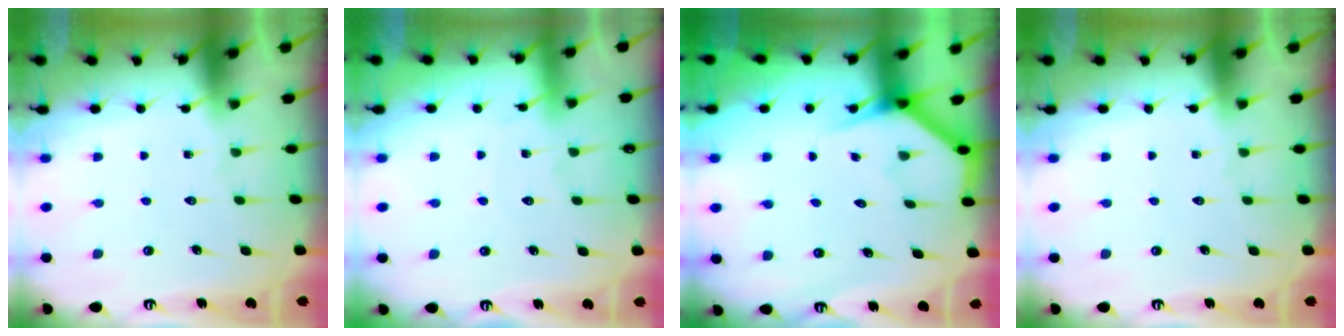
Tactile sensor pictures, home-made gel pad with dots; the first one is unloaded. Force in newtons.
{"total": 2.1, "press": 2.1, "slide": 0.3}
{"total": 4.0, "press": 3.9, "slide": 0.4}
{"total": 0.0}